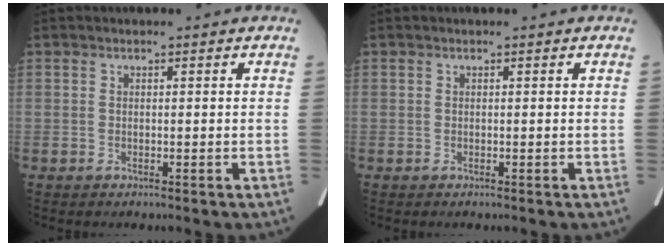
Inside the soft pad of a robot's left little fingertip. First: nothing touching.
{"total": 0.0}